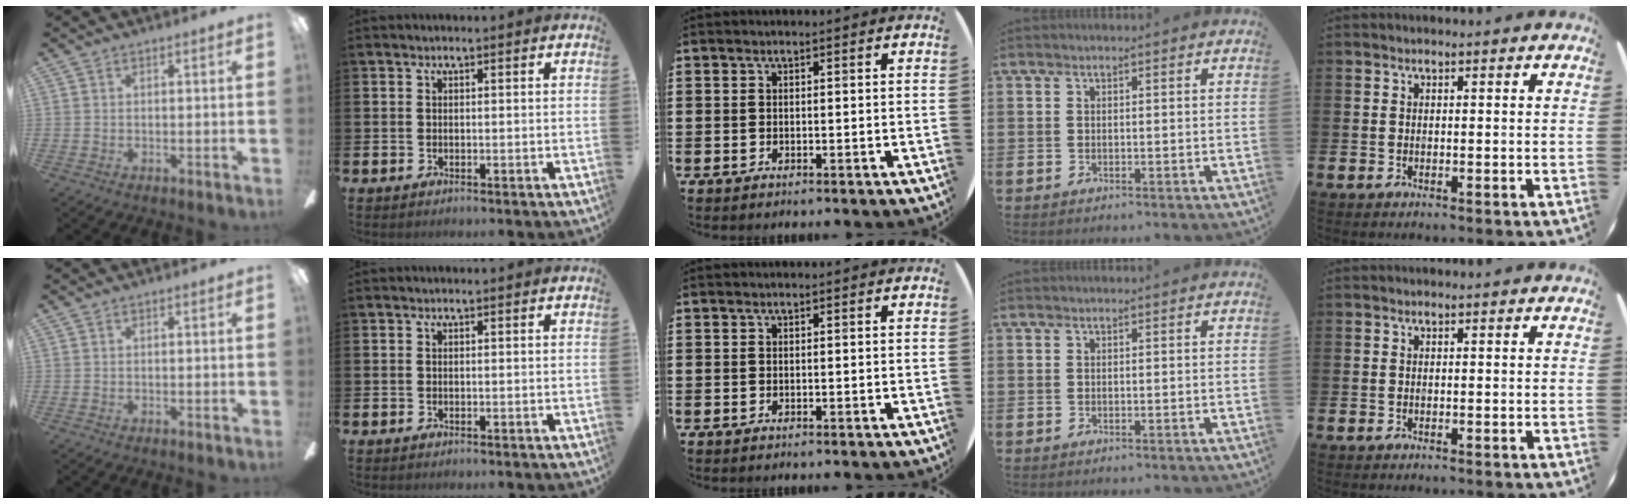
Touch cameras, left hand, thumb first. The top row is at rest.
{}